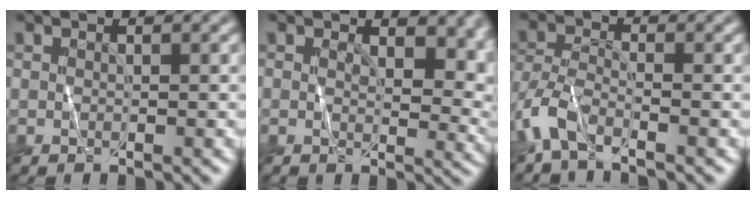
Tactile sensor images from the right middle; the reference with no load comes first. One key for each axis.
{"total": 6.0, "fx": 2.3, "fy": 3.6, "fz": 4.3, "tx": -0.051, "ty": -0.005, "tz": 0.038}
{"total": 4.0, "fx": -2.9, "fy": 1.3, "fz": 2.4, "tx": -0.057, "ty": -0.004, "tz": -0.071}